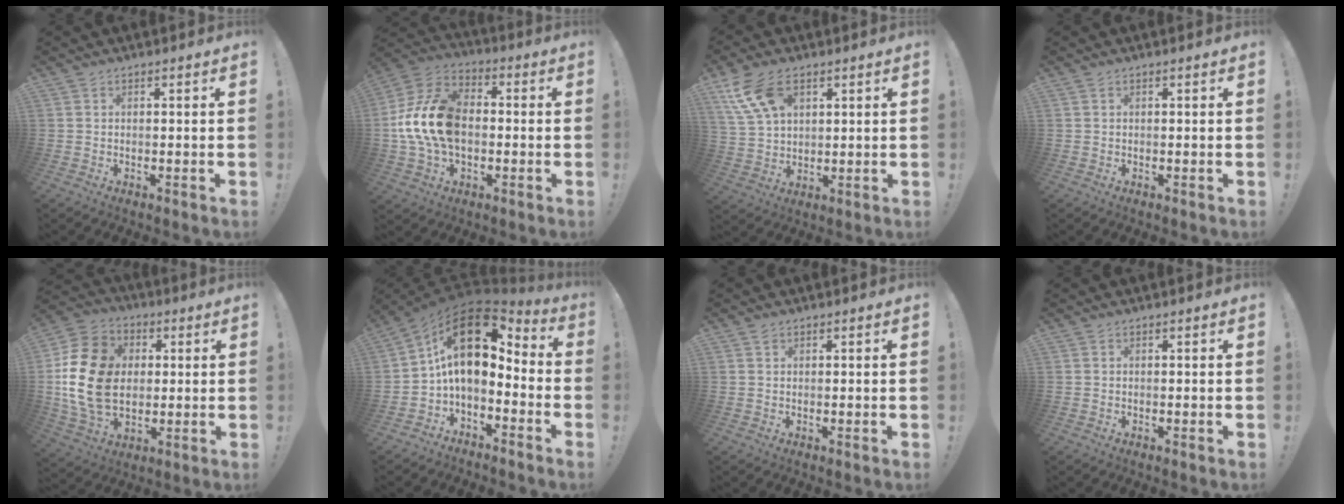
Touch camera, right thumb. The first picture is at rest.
{"total": 19.5, "force": [-1.0, 13.4, 14.0], "torque": [-0.252, 0.031, -0.006]}
{"total": 12.6, "force": [6.9, 7.3, 7.7], "torque": [-0.150, -0.031, 0.134]}
{"total": 0.0}
{"total": 21.1, "force": [1.0, 16.0, 13.7], "torque": [-0.242, 0.013, 0.026]}
{"total": 16.6, "force": [4.3, 9.2, 13.1], "torque": [-0.229, -0.024, 0.078]}
{"total": 0.8, "force": [0.6, 0.6, 0.2], "torque": [0.004, -0.003, 0.010]}
{"total": 0.0}